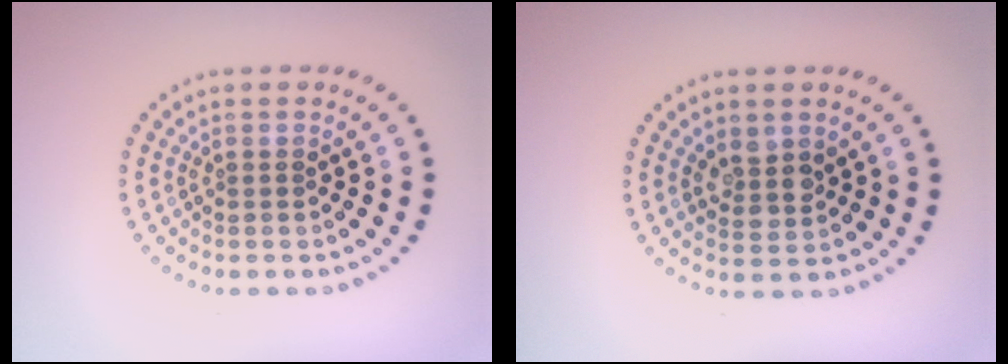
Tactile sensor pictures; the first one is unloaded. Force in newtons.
{"total": 2.2, "press": 2.0, "slide": 1.0}